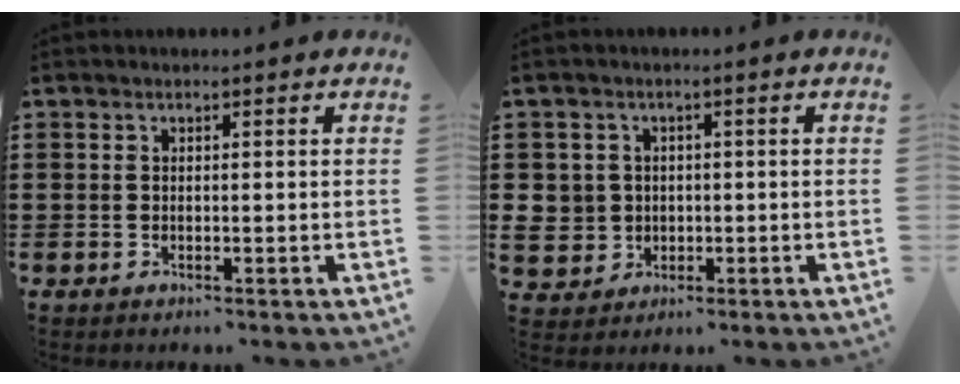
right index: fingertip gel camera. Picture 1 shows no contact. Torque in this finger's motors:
{"motor_torque": [2.13, 0.00, 0.64, 0.10]}